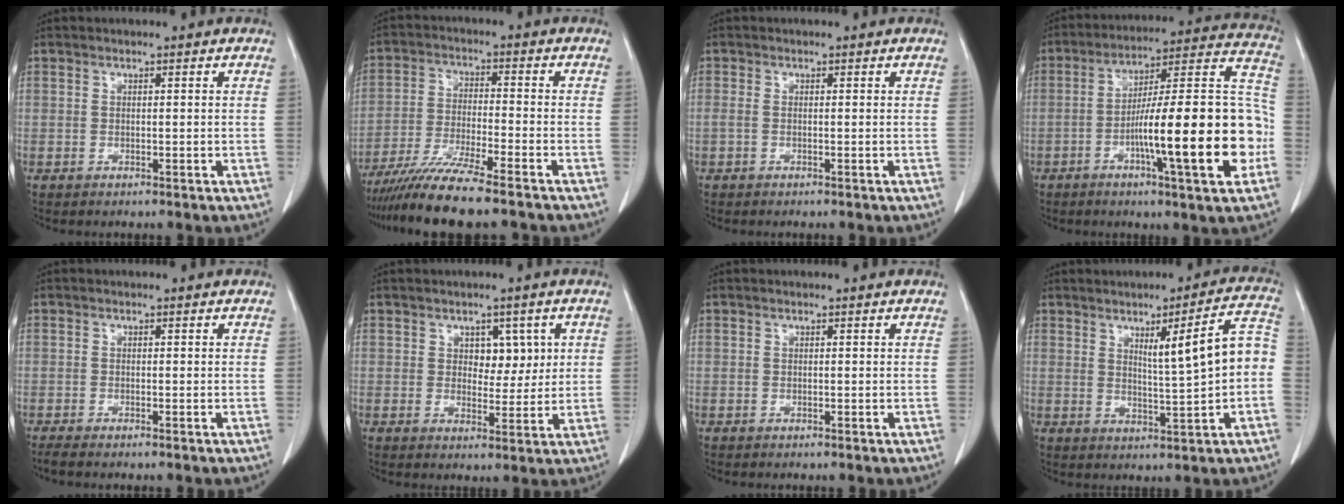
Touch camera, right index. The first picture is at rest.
{"total": 10.7, "force": [-8.8, -0.5, 6.1], "torque": [-0.106, -0.029, -0.152]}
{"total": 0.7, "force": [-0.1, 0.1, 0.6], "torque": [-0.013, 0.000, -0.002]}
{"total": 21.9, "force": [-6.0, 1.9, 21.0], "torque": [-0.277, 0.016, -0.089]}
{"total": 2.1, "force": [-1.8, 0.0, 1.1], "torque": [-0.019, -0.004, -0.026]}
{"total": 4.3, "force": [1.4, 2.8, 3.0], "torque": [-0.032, 0.005, 0.024]}
{"total": 0.0}
{"total": 9.3, "force": [0.6, 0.1, 9.2], "torque": [-0.127, 0.017, 0.012]}